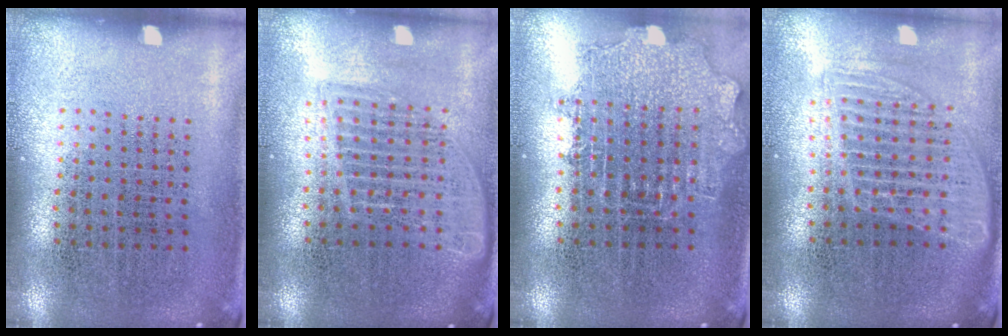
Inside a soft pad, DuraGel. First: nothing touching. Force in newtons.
{"total": 1.6, "press": 1.4, "slide": 0.8}
{"total": 1.2, "press": 1.1, "slide": 0.5}
{"total": 1.6, "press": 1.4, "slide": 0.7}